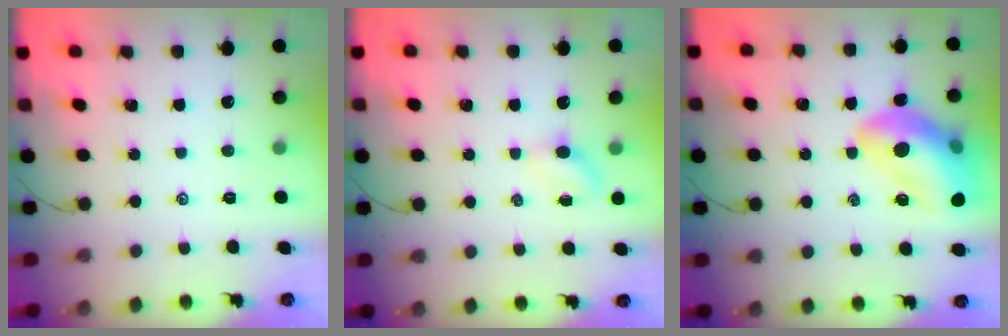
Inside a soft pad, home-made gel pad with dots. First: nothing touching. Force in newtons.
{"total": 2.8, "press": 2.7, "slide": 0.9}
{"total": 19.4, "press": 19.1, "slide": 3.3}